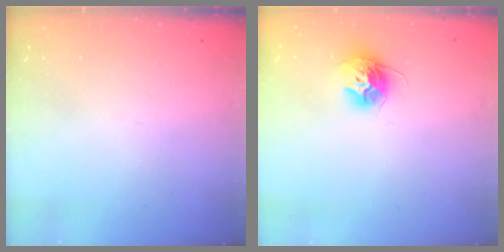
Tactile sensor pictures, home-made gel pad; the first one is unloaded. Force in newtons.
{"total": 10.3, "press": 10.3, "slide": 0.4}